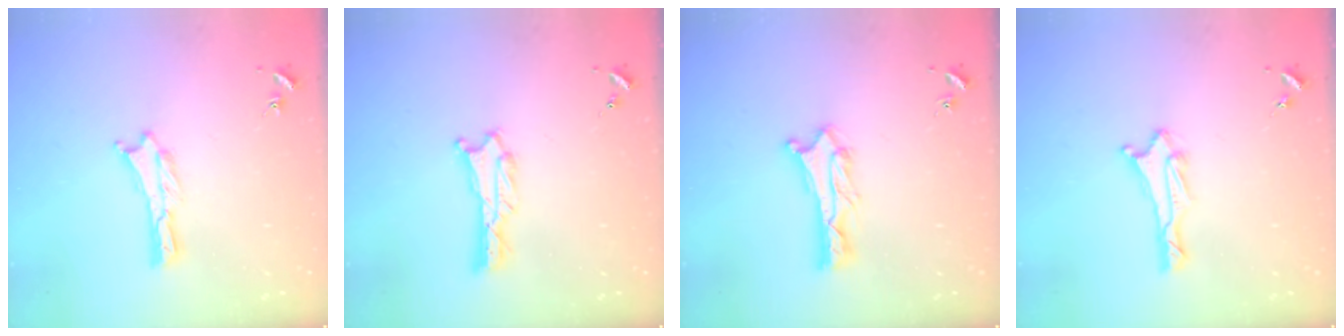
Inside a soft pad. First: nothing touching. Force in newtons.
{"total": 0.9, "press": 0.9, "slide": 0.1}
{"total": 1.2, "press": 1.1, "slide": 0.1}
{"total": 2.0, "press": 1.8, "slide": 0.8}